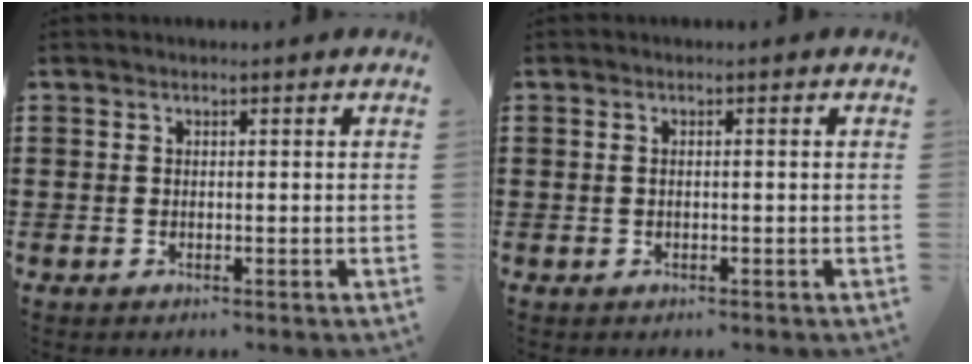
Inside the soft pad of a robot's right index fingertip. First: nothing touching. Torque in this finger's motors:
{"motor_torque": [-0.13, 0.03, -0.04, -0.01]}